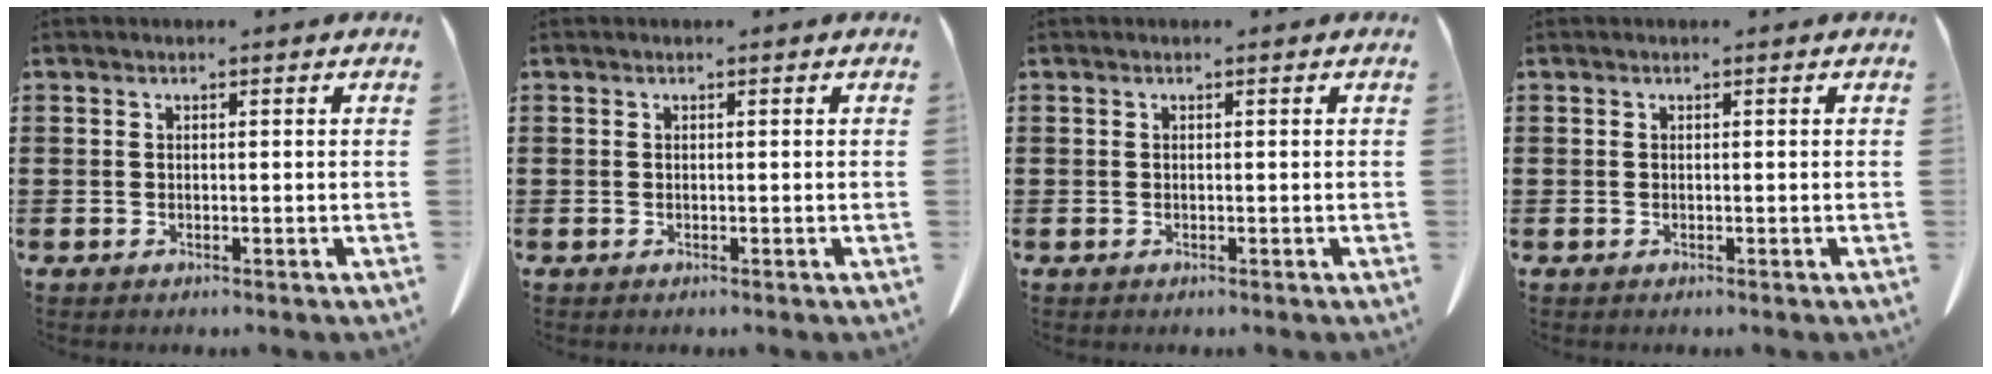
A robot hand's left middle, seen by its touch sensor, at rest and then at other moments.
{"total": 0.0}
{"total": 0.0}
{"total": 0.0}